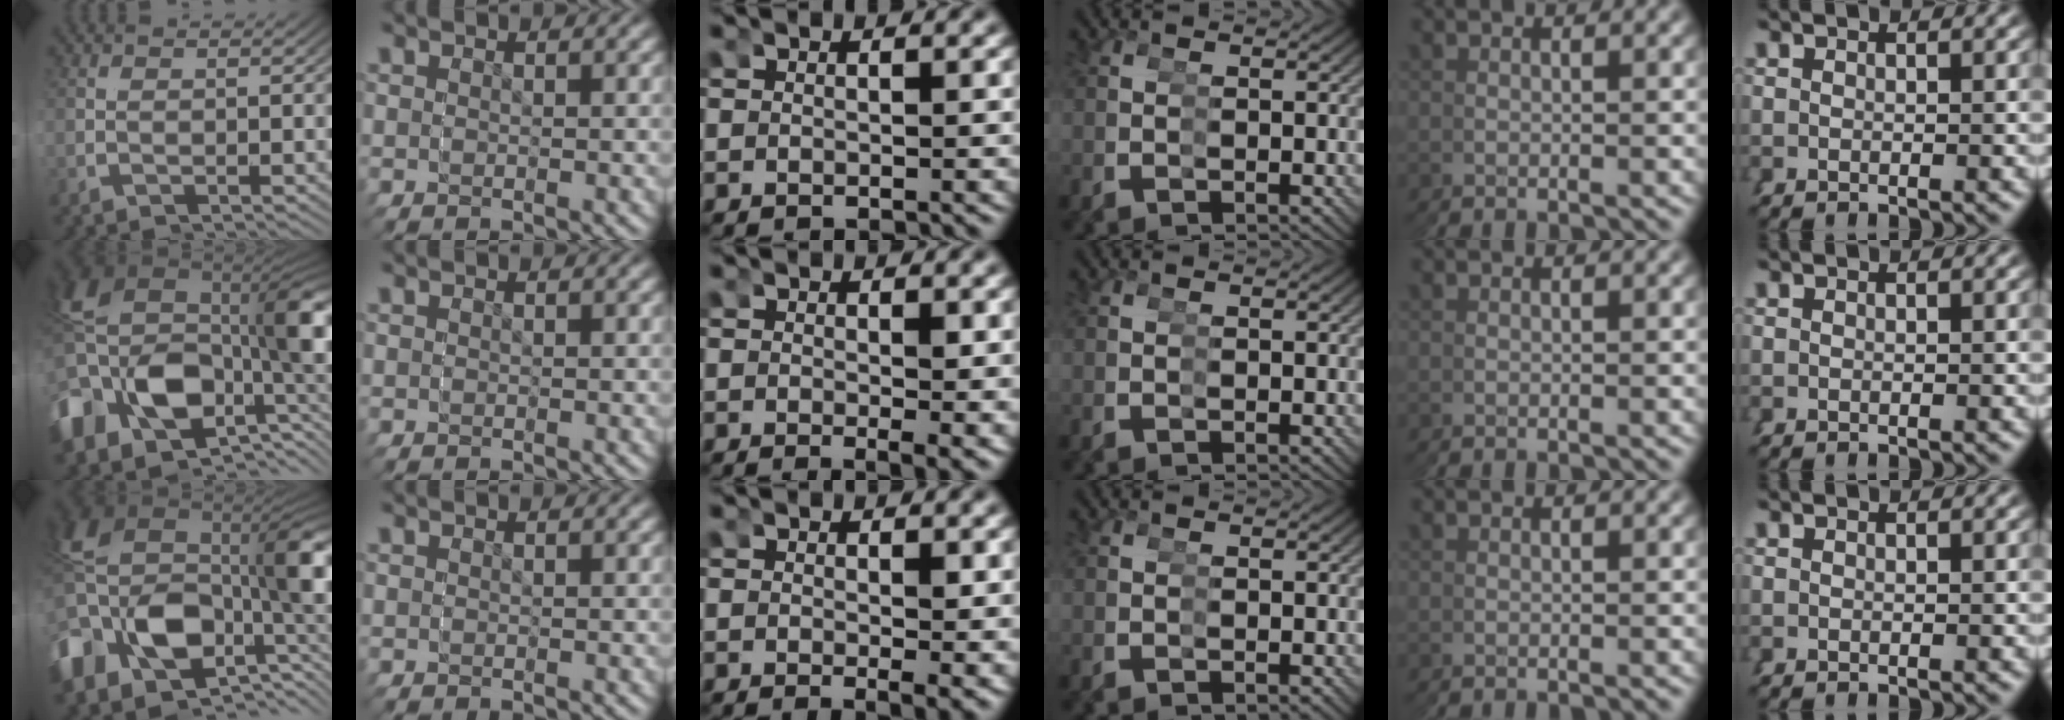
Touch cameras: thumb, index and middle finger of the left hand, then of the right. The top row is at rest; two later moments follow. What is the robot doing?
{"motion": "grasp_and_lifting", "object": "stress ball aka squeeze ball"}